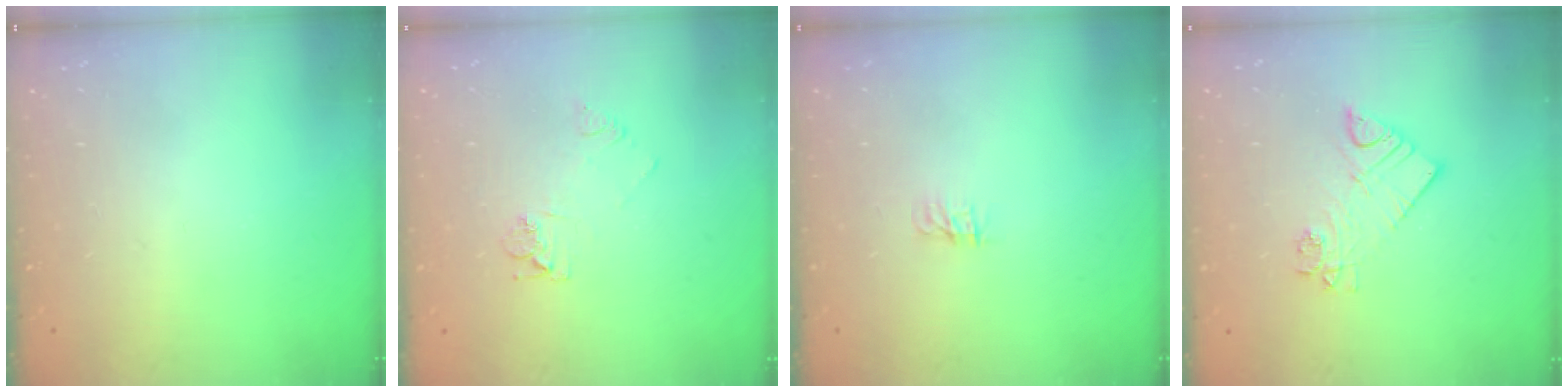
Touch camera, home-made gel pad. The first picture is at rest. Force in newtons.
{"total": 5.6, "press": 5.6, "slide": 0.5}
{"total": 0.0}
{"total": 9.3, "press": 9.3, "slide": 0.7}